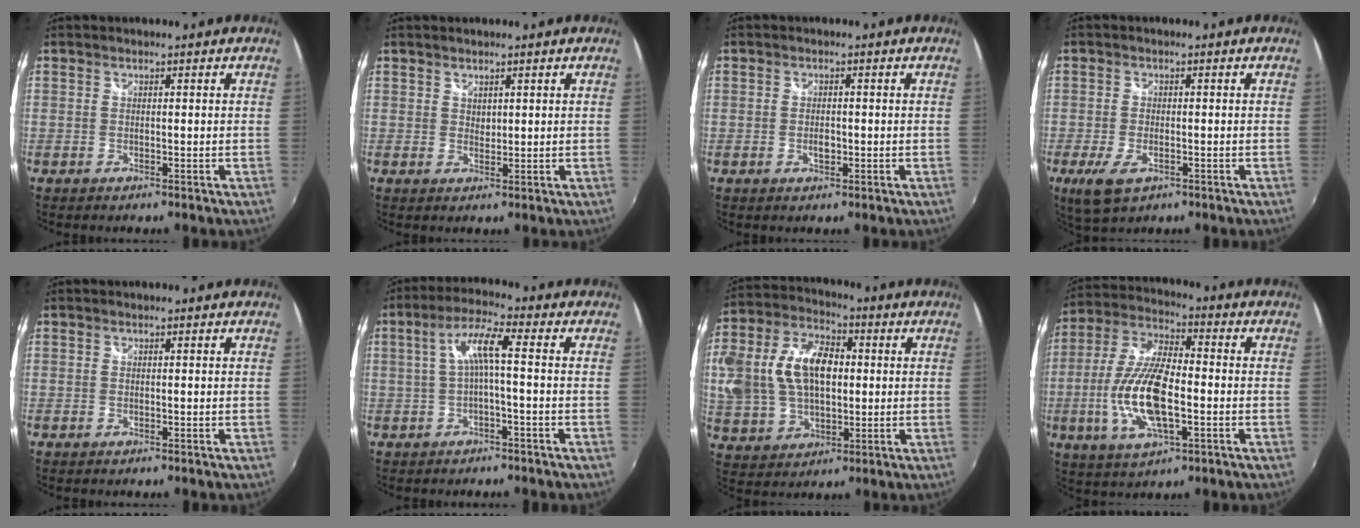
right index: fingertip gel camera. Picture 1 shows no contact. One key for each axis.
{"total": 1.4, "fx": 1.1, "fy": 0.9, "fz": 0.3, "tx": -0.001, "ty": 0.001, "tz": 0.018}
{"total": 2.1, "fx": -0.5, "fy": 1.3, "fz": 1.6, "tx": -0.026, "ty": -0.001, "tz": -0.009}
{"total": 6.1, "fx": -2.9, "fy": 3.0, "fz": 4.4, "tx": -0.103, "ty": -0.015, "tz": -0.049}
{"total": 0.0}
{"total": 5.8, "fx": -0.6, "fy": 0.4, "fz": 5.8, "tx": -0.121, "ty": 0.013, "tz": -0.006}
{"total": 20.0, "fx": 2.5, "fy": 12.9, "fz": 15.1, "tx": -0.334, "ty": 0.028, "tz": 0.050}
{"total": 15.5, "fx": -3.2, "fy": 5.7, "fz": 14.1, "tx": -0.291, "ty": -0.004, "tz": -0.061}